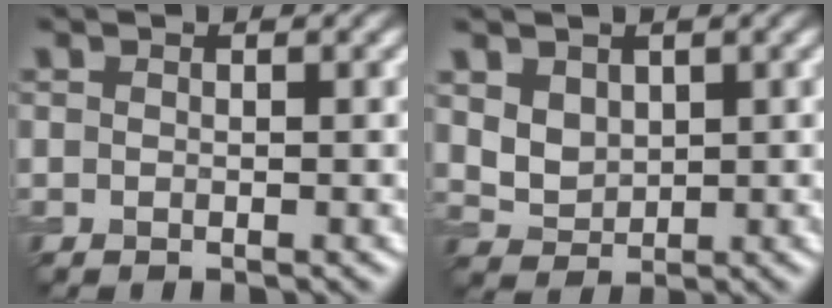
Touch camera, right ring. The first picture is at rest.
{"total": 3.5, "force": [1.5, 2.6, 1.8], "torque": [-0.049, -0.005, 0.041]}